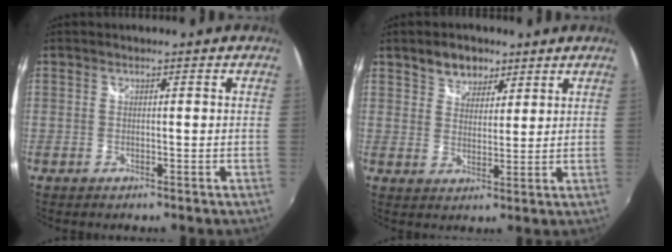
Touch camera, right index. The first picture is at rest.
{"total": 5.7, "force": [3.8, 3.7, 2.0], "torque": [-0.029, 0.014, 0.065]}